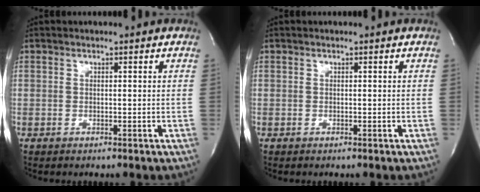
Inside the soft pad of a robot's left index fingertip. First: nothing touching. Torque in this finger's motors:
{"motor_torque": [0.00, 0.00, 0.03, 0.00]}